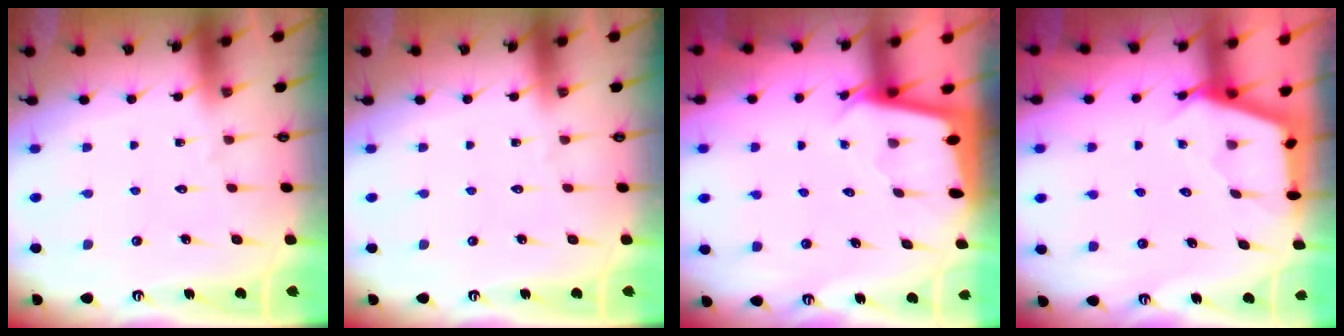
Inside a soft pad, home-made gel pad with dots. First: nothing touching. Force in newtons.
{"total": 0.0}
{"total": 1.8, "press": 1.8, "slide": 0.1}
{"total": 2.9, "press": 2.9, "slide": 0.4}